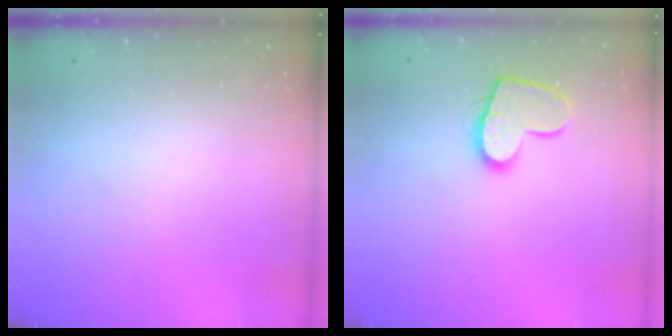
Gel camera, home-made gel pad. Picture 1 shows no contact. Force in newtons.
{"total": 13.9, "press": 13.8, "slide": 1.1}